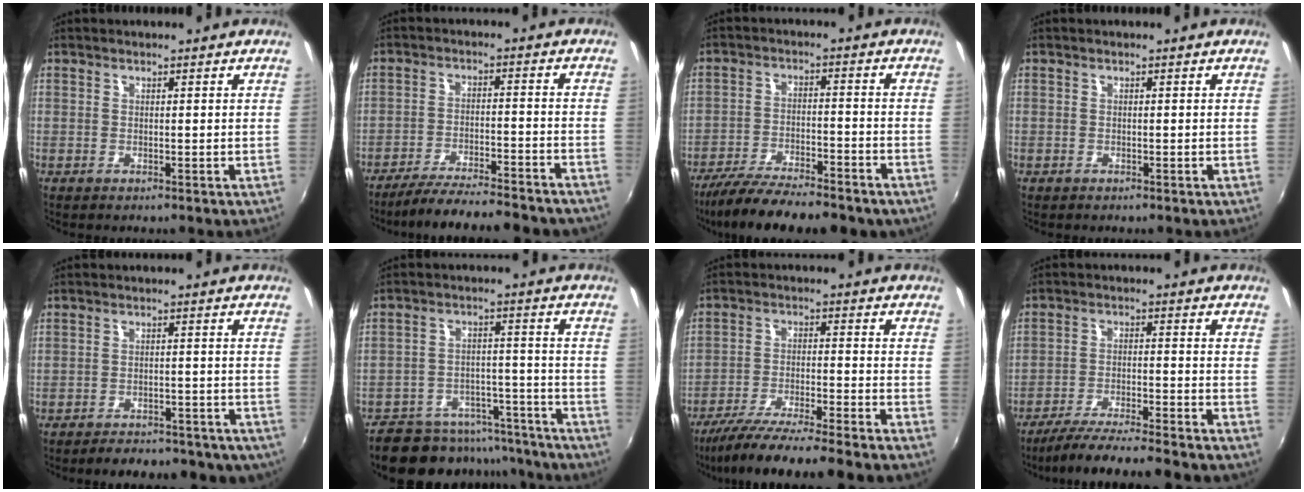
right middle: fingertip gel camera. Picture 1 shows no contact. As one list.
[{"total": 18.5, "force": [-16.5, 2.4, 7.9], "torque": [-0.145, -0.024, -0.232]}, {"total": 16.4, "force": [-13.5, 3.5, 8.5], "torque": [-0.166, -0.034, -0.210]}, {"total": 0.6, "force": [-0.4, 0.4, 0.0], "torque": [-0.001, 0.002, -0.008]}, {"total": 14.0, "force": [-11.9, 5.0, 5.6], "torque": [-0.106, 0.002, -0.137]}, {"total": 20.0, "force": [-17.6, 7.5, 6.1], "torque": [-0.130, 0.032, -0.225]}, {"total": 14.6, "force": [-12.7, -1.9, 7.0], "torque": [-0.141, -0.036, -0.211]}, {"total": 14.0, "force": [-12.5, -0.4, 6.2], "torque": [-0.125, -0.021, -0.199]}]